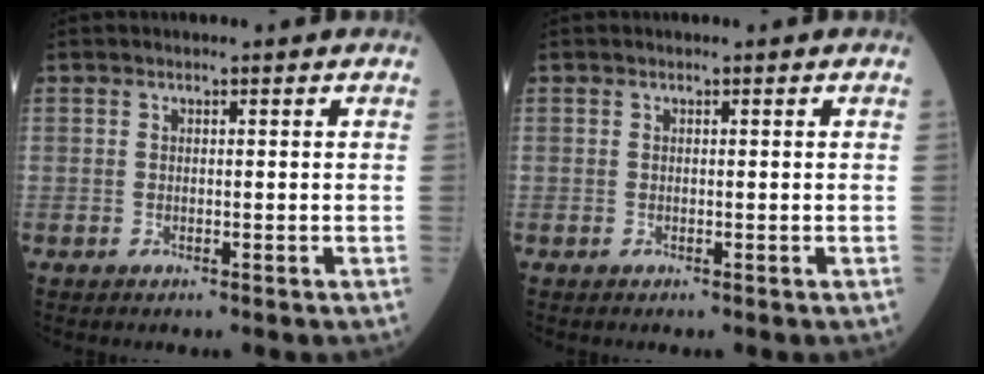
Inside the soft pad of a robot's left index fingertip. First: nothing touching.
{"total": 0.0}